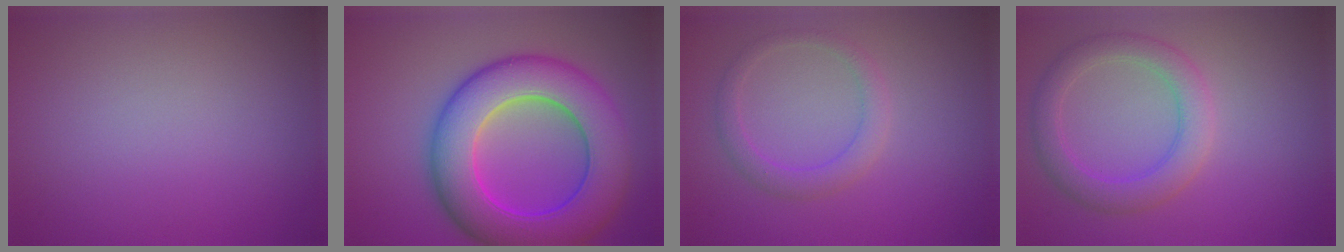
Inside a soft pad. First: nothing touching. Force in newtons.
{"total": 10.9, "press": 10.9, "slide": 0.2}
{"total": 2.1, "press": 2.1, "slide": 0.1}
{"total": 3.7, "press": 3.7, "slide": 0.2}